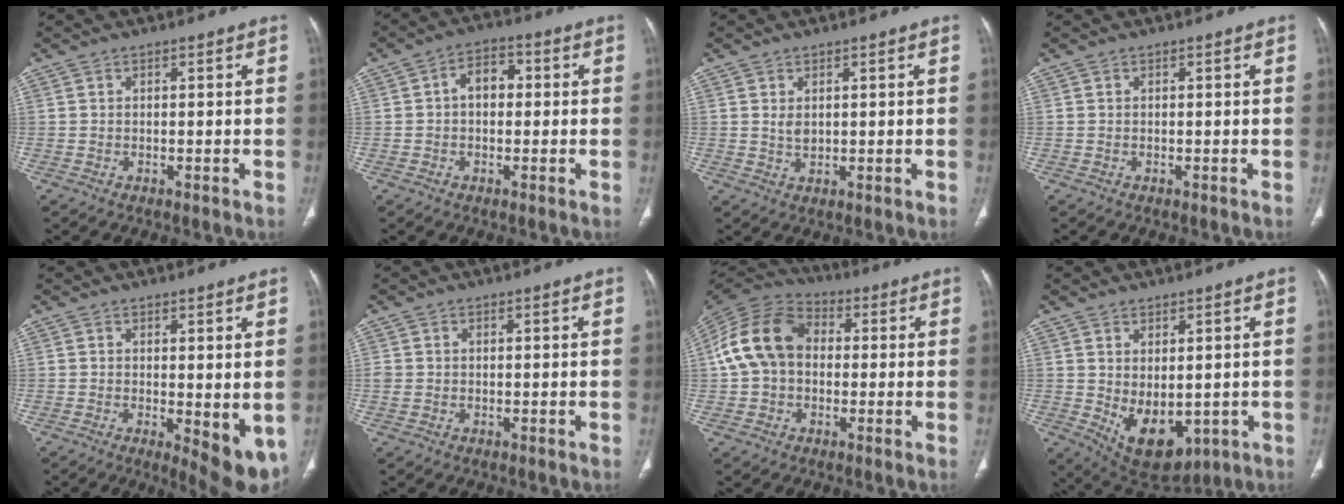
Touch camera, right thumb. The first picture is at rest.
{"total": 5.4, "force": [0.2, 3.8, 3.8], "torque": [-0.040, 0.021, -0.007]}
{"total": 2.1, "force": [0.7, 1.3, 1.5], "torque": [-0.025, -0.006, 0.018]}
{"total": 0.0}
{"total": 8.0, "force": [-1.2, 2.9, 7.4], "torque": [-0.090, -0.021, -0.008]}
{"total": 1.8, "force": [-0.1, 1.6, 0.9], "torque": [-0.021, 0.002, 0.000]}
{"total": 14.3, "force": [0.9, 10.9, 9.2], "torque": [-0.167, 0.036, 0.005]}
{"total": 10.8, "force": [-1.5, 6.3, 8.6], "torque": [-0.115, -0.010, 0.008]}